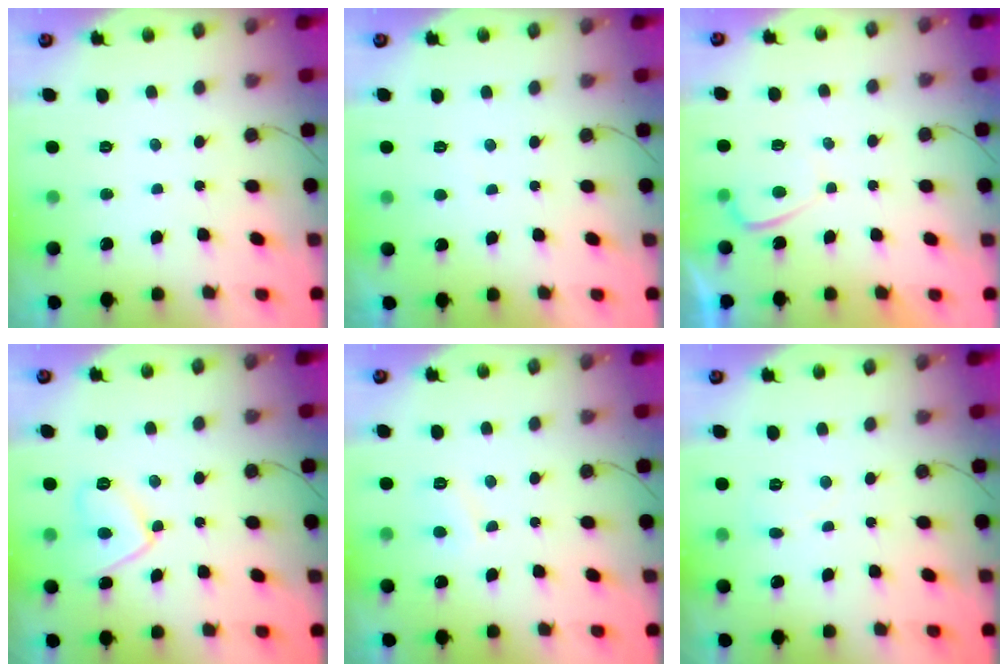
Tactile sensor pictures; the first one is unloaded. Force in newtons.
{"total": 1.3, "press": 1.2, "slide": 0.5}
{"total": 1.9, "press": 1.8, "slide": 0.7}
{"total": 9.0, "press": 9.0, "slide": 0.7}
{"total": 5.5, "press": 5.5, "slide": 0.4}
{"total": 3.3, "press": 3.3, "slide": 0.4}